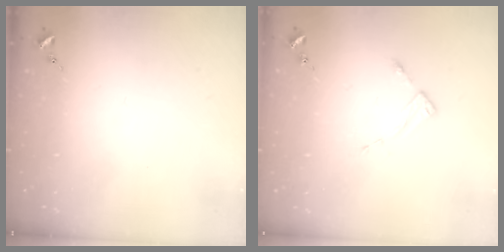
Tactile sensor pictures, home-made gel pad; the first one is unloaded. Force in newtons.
{"total": 2.7, "press": 2.7, "slide": 0.4}